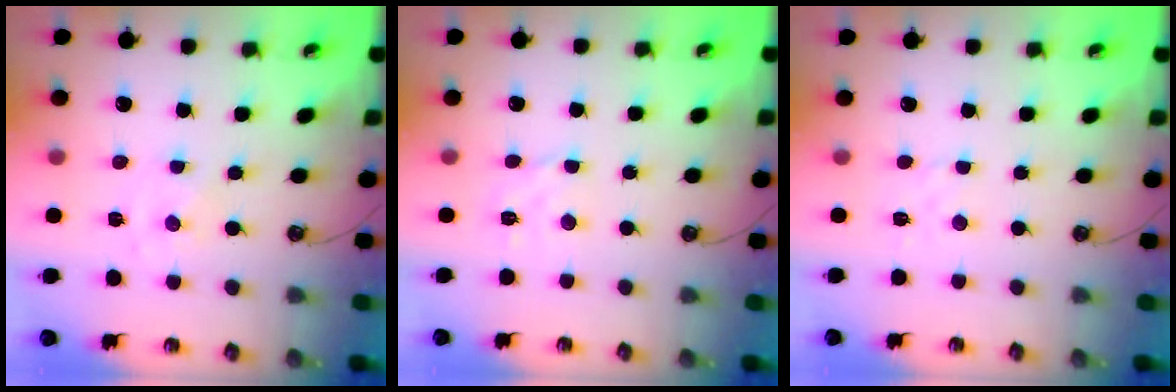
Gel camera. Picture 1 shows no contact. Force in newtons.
{"total": 3.8, "press": 3.8, "slide": 0.4}
{"total": 2.0, "press": 1.9, "slide": 0.6}